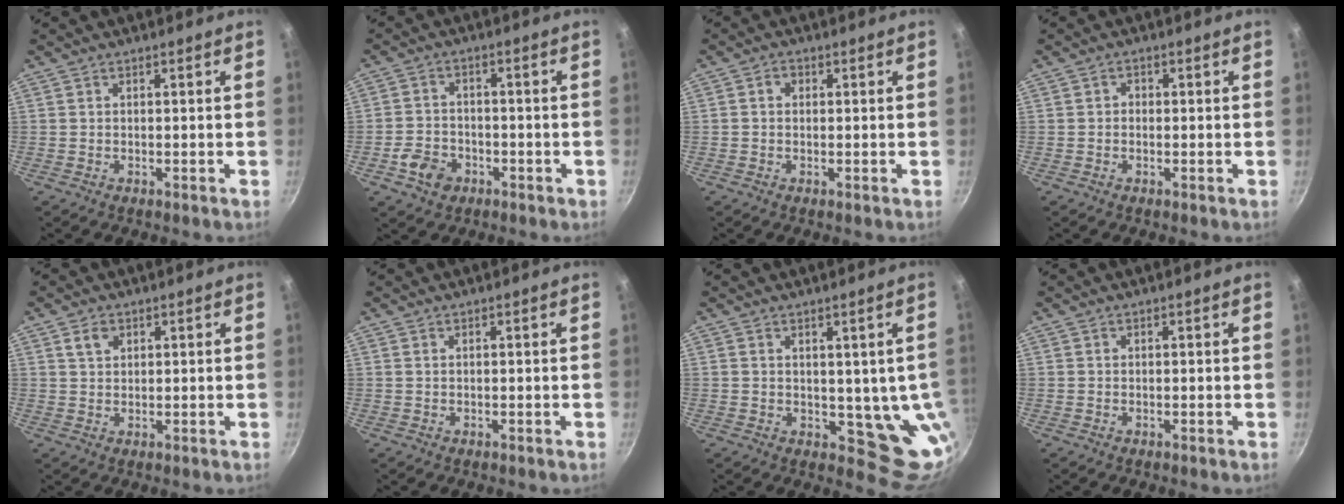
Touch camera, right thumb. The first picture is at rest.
{"total": 6.3, "force": [-2.8, 4.9, 2.8], "torque": [-0.040, 0.030, -0.050]}
{"total": 1.8, "force": [0.2, 1.5, 1.0], "torque": [-0.012, 0.004, 0.000]}
{"total": 1.4, "force": [-0.1, 1.2, 0.7], "torque": [-0.010, 0.005, -0.004]}
{"total": 3.0, "force": [1.4, 2.1, 1.7], "torque": [-0.022, 0.000, 0.026]}
{"total": 0.0}
{"total": 9.0, "force": [1.5, 4.7, 7.5], "torque": [-0.073, -0.033, 0.030]}
{"total": 0.0}